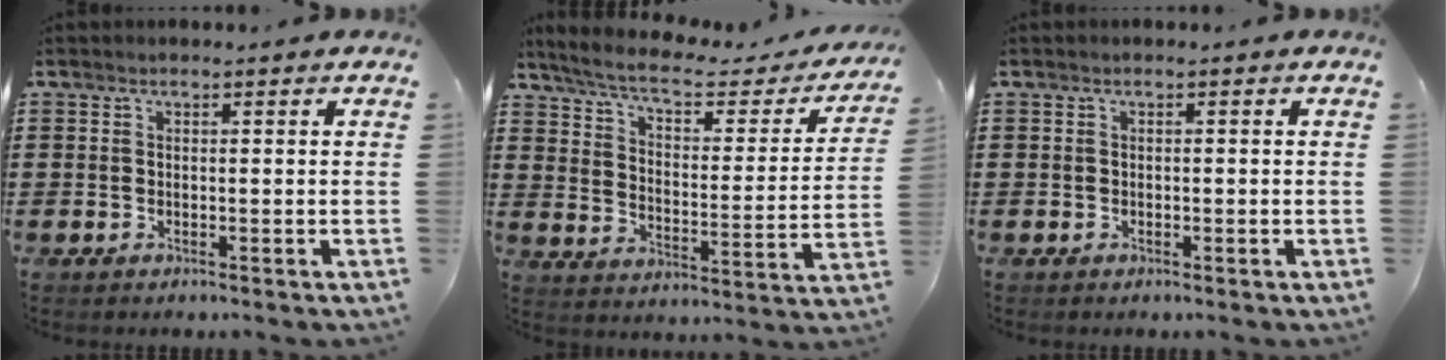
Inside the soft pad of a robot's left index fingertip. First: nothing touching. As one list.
[{"total": 6.3, "force": [4.8, 1.3, 3.8], "torque": [-0.094, -0.024, 0.079]}, {"total": 0.0}]